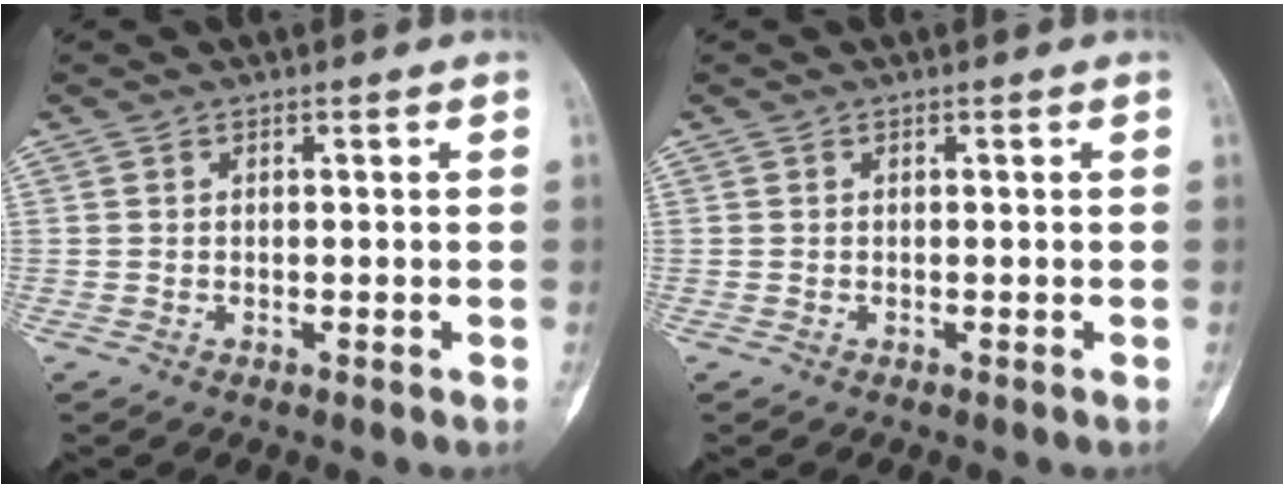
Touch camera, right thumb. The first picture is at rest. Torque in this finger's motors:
{"motor_torque": [0.00, 0.00, 0.18, 0.21, 0.01]}